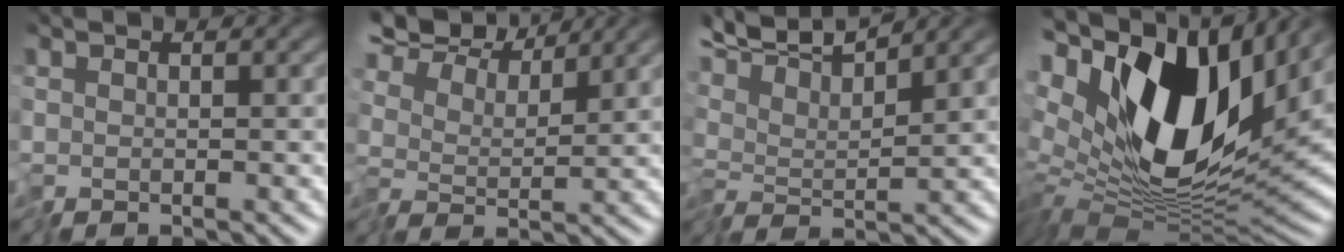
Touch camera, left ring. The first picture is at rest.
{"total": 6.9, "force": [5.8, 2.1, 3.1], "torque": [-0.071, 0.019, 0.091]}
{"total": 5.8, "force": [4.6, 0.8, 3.4], "torque": [-0.067, 0.016, 0.074]}
{"total": 16.1, "force": [3.1, 8.0, 13.6], "torque": [-0.258, 0.005, 0.040]}